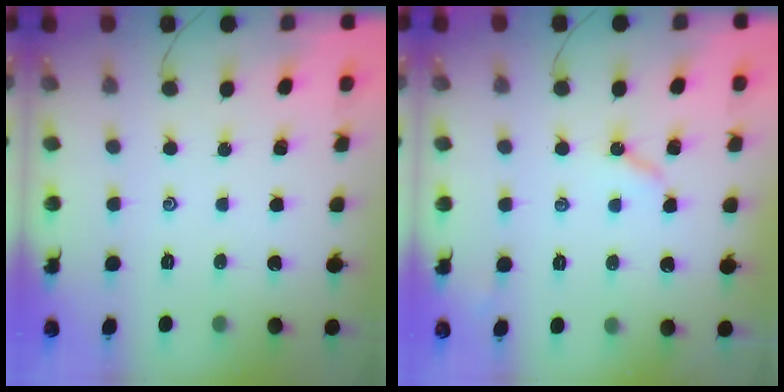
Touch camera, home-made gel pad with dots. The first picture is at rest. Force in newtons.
{"total": 3.7, "press": 3.7, "slide": 0.4}